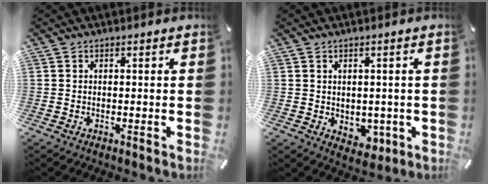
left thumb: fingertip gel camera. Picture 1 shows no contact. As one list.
[{"total": 3.0, "force": [0.2, 2.9, 0.8], "torque": [0.000, -0.004, 0.005]}]